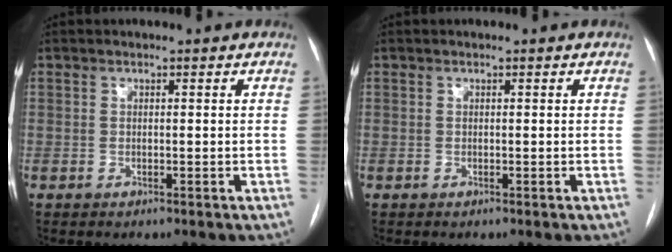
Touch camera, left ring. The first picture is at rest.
{"total": 0.0}